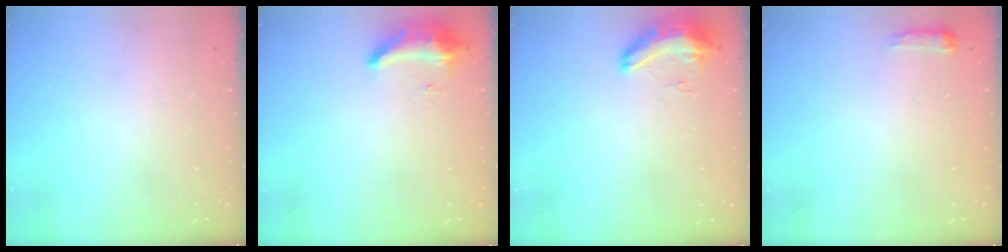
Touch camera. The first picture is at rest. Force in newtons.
{"total": 9.1, "press": 8.7, "slide": 2.6}
{"total": 8.3, "press": 8.3, "slide": 0.9}
{"total": 4.9, "press": 4.9, "slide": 0.8}